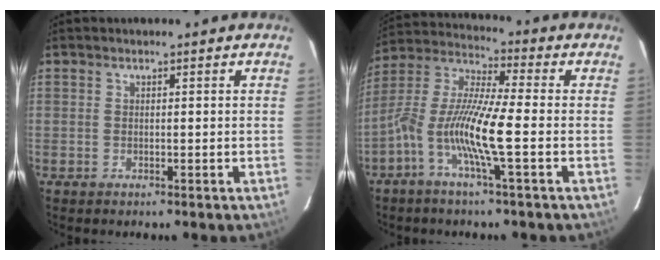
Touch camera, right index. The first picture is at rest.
{"total": 11.9, "force": [-3.8, 0.6, 11.3], "torque": [-0.229, 0.006, -0.084]}